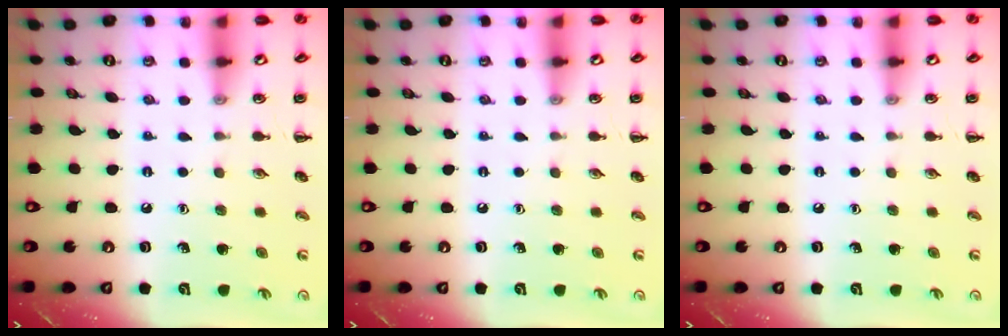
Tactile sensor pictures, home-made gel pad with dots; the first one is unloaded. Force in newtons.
{"total": 0.0}
{"total": 0.0}